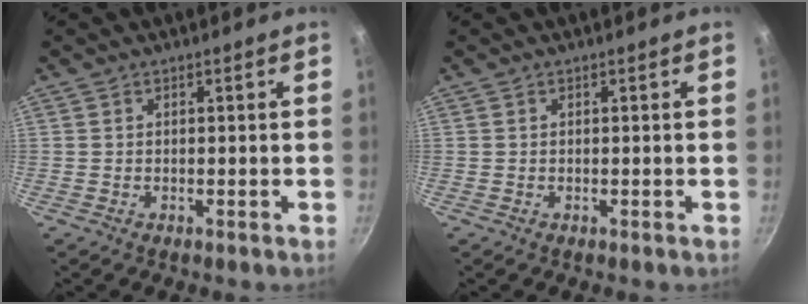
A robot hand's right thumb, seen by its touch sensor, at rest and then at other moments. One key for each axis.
{"total": 0.0}